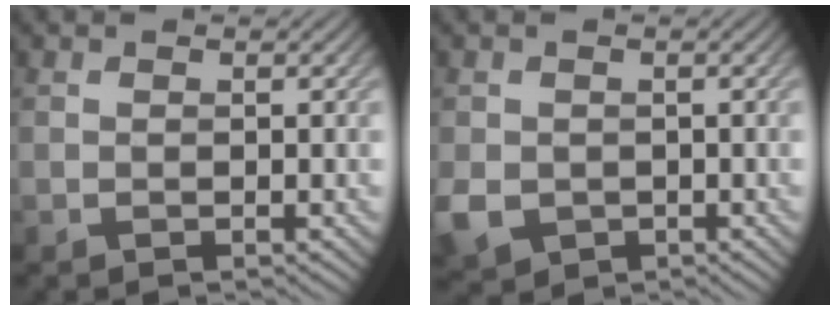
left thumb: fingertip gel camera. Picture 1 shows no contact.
{"total": 4.1, "force": [-1.0, 3.5, 1.9], "torque": [-0.056, -0.016, -0.022]}